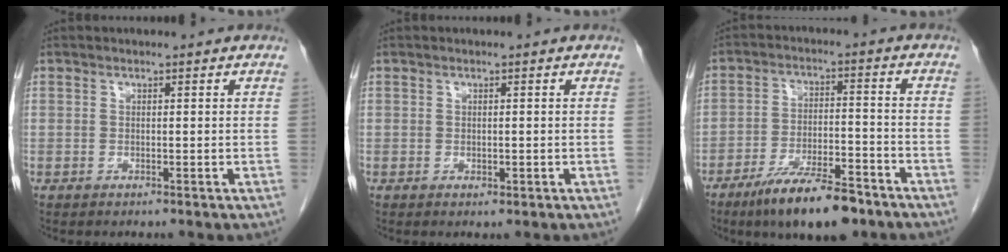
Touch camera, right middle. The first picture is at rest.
{"total": 0.8, "force": [-0.2, 0.5, 0.6], "torque": [-0.008, -0.001, -0.001]}
{"total": 12.1, "force": [-8.7, 2.8, 7.9], "torque": [-0.131, -0.011, -0.146]}